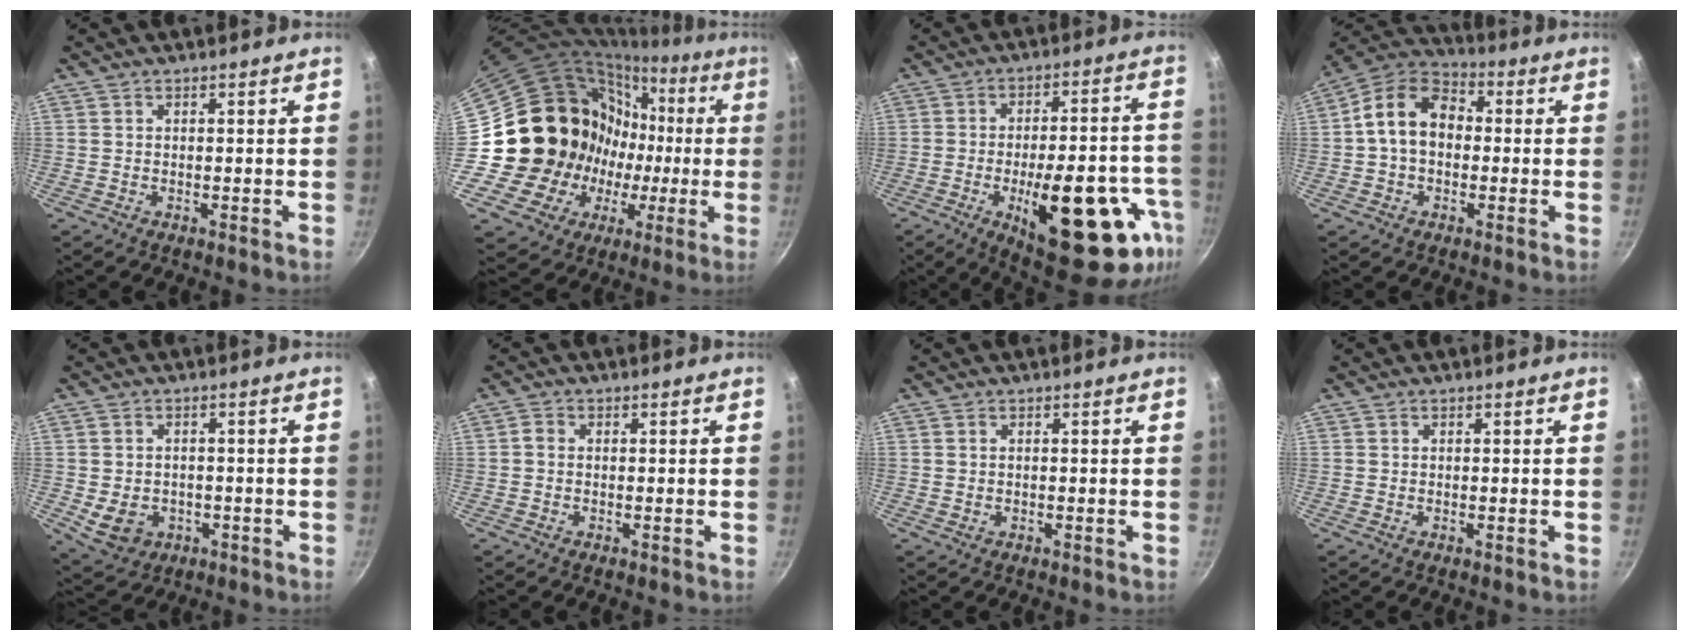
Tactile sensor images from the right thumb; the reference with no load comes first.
{"total": 19.5, "force": [-0.4, 18.0, 7.4], "torque": [-0.096, 0.041, 0.010]}
{"total": 26.3, "force": [-10.0, 10.4, 22.0], "torque": [-0.247, 0.024, -0.125]}
{"total": 11.9, "force": [0.5, 8.7, 8.1], "torque": [-0.109, 0.034, -0.010]}
{"total": 6.9, "force": [-1.7, 5.6, 3.7], "torque": [-0.047, 0.004, -0.011]}
{"total": 1.3, "force": [-0.2, 1.0, 0.8], "torque": [-0.019, 0.006, -0.004]}
{"total": 0.0}
{"total": 0.0}